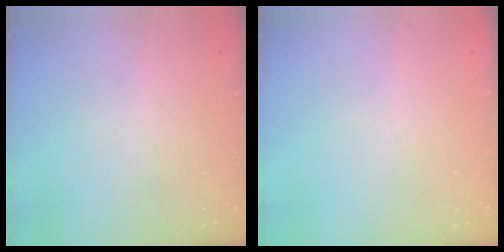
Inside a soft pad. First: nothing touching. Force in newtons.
{"total": 0.0}